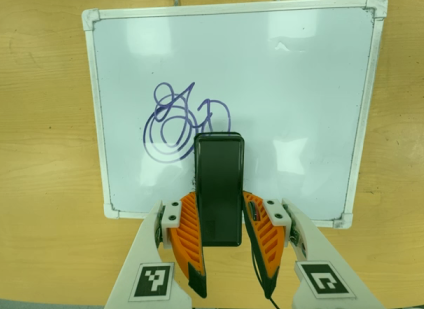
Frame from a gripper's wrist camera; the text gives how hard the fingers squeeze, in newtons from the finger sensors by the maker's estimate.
{"total": 3.9, "left": 2.6, "right": 5.2}